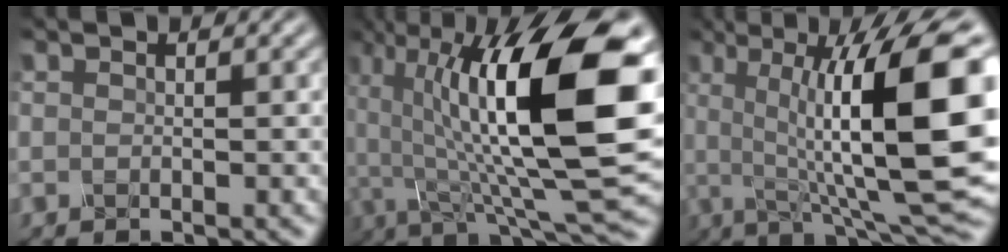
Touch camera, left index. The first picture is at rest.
{"total": 16.8, "force": [3.1, 5.8, 15.5], "torque": [-0.253, 0.009, 0.048]}
{"total": 16.1, "force": [1.4, 4.6, 15.3], "torque": [-0.210, 0.008, 0.021]}